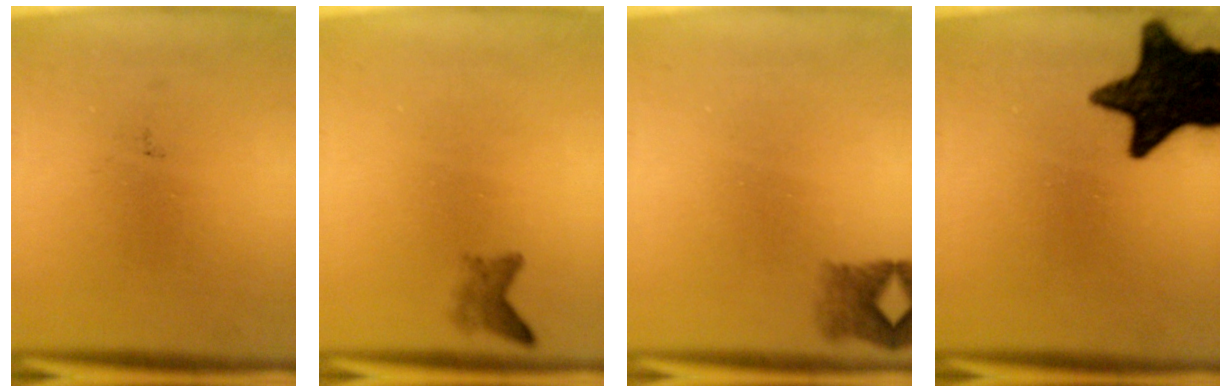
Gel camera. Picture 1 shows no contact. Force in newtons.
{"total": 1.7}
{"total": 2.4}
{"total": 17.6}